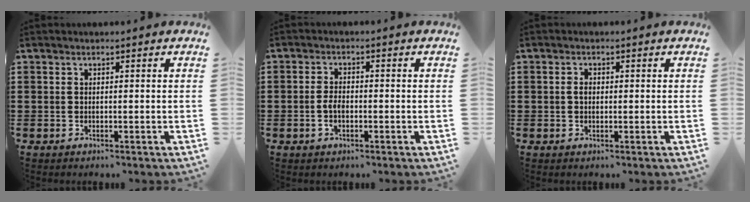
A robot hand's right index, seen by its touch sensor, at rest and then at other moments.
{"total": 2.5, "force": [-0.7, 1.2, 2.1], "torque": [-0.056, -0.005, -0.017]}
{"total": 1.4, "force": [0.0, 0.9, 1.1], "torque": [-0.023, 0.005, -0.002]}